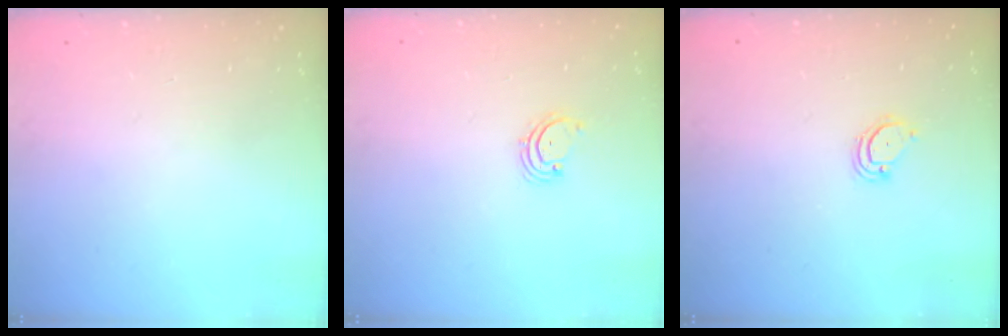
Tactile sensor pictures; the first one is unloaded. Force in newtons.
{"total": 2.1, "press": 2.1, "slide": 0.3}
{"total": 3.3, "press": 3.3, "slide": 0.3}